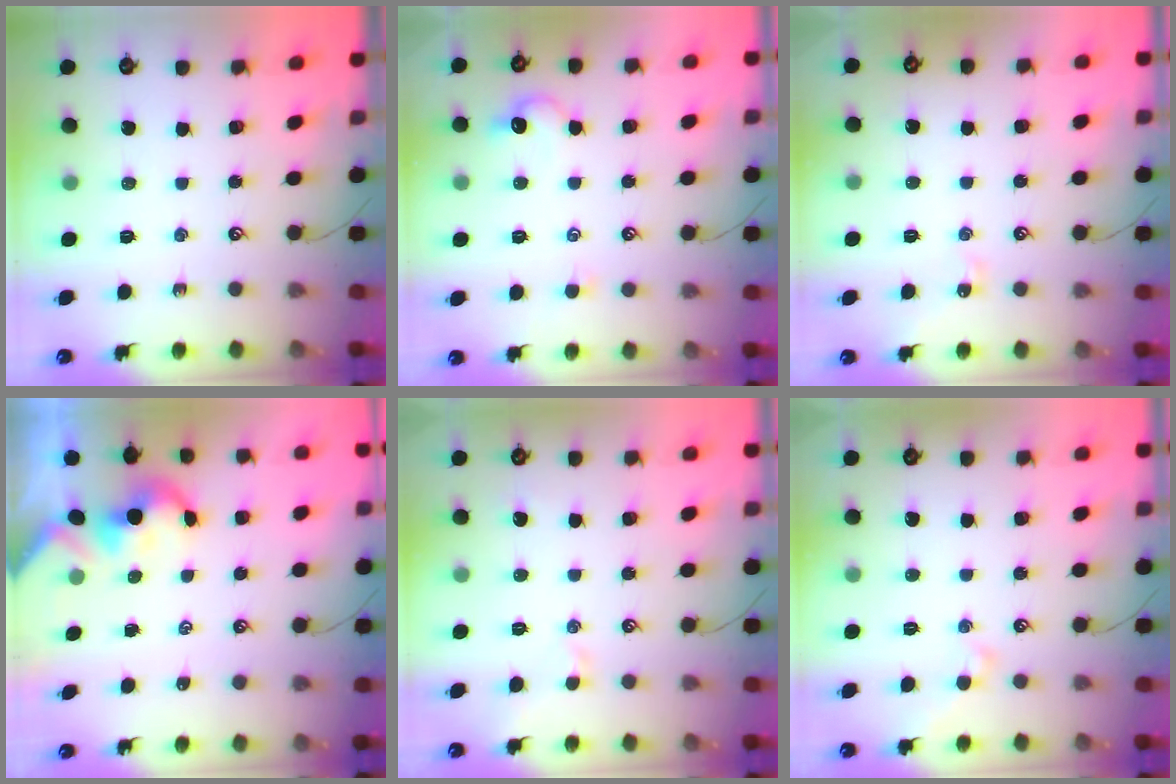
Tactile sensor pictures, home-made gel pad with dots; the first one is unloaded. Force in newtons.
{"total": 3.0, "press": 2.9, "slide": 0.6}
{"total": 2.2, "press": 2.1, "slide": 0.6}
{"total": 1.9, "press": 1.9, "slide": 0.2}
{"total": 0.9, "press": 0.7, "slide": 0.6}
{"total": 1.0, "press": 1.0, "slide": 0.1}